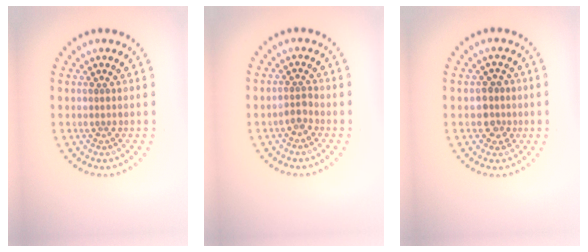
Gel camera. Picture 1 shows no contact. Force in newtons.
{"total": 1.5, "press": 1.2, "slide": 0.9}
{"total": 2.2, "press": 2.0, "slide": 1.0}